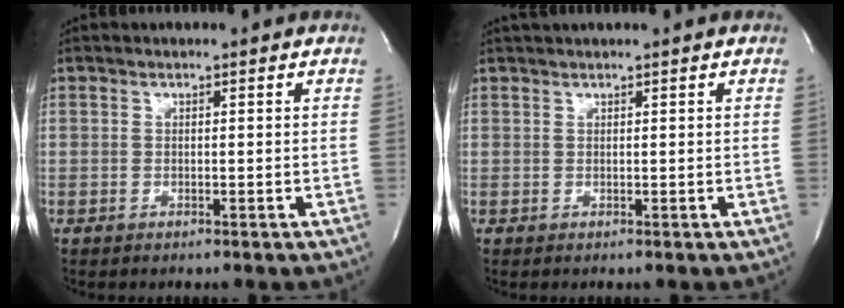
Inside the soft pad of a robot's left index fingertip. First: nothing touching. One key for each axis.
{"total": 0.8, "fx": 0.5, "fy": -0.3, "fz": 0.5, "tx": -0.010, "ty": 0.010, "tz": 0.017}